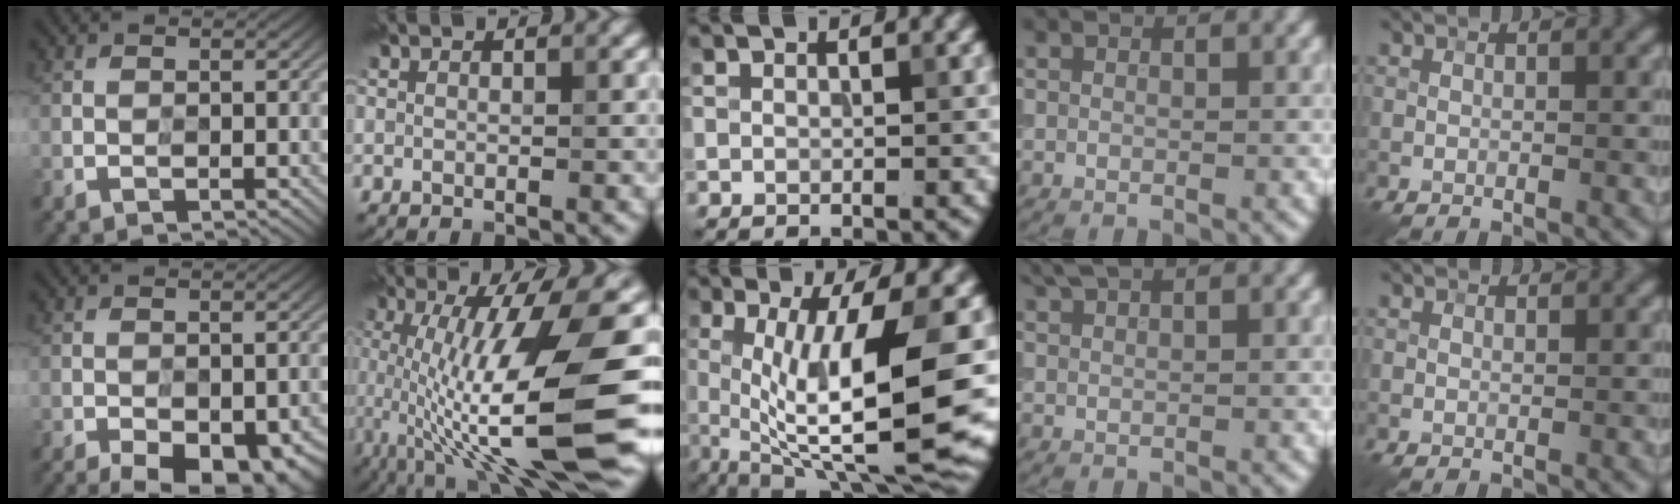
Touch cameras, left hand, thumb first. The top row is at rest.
{"thumb": {"total": 8.9, "force": [-6.2, 3.2, 5.5], "torque": [-0.088, -0.020, -0.088]}, "index": {"total": 13.8, "force": [-2.0, 2.9, 13.3], "torque": [-0.215, -0.004, -0.029]}, "middle": {"total": 11.8, "force": [0.1, 2.6, 11.5], "torque": [-0.191, -0.012, 0.008]}, "ring": {"total": 1.5, "force": [1.2, 0.3, 0.7], "torque": [-0.013, 0.003, 0.027]}, "little": {"total": 1.2, "force": [1.2, 0.2, 0.3], "torque": [-0.012, -0.003, 0.010]}}